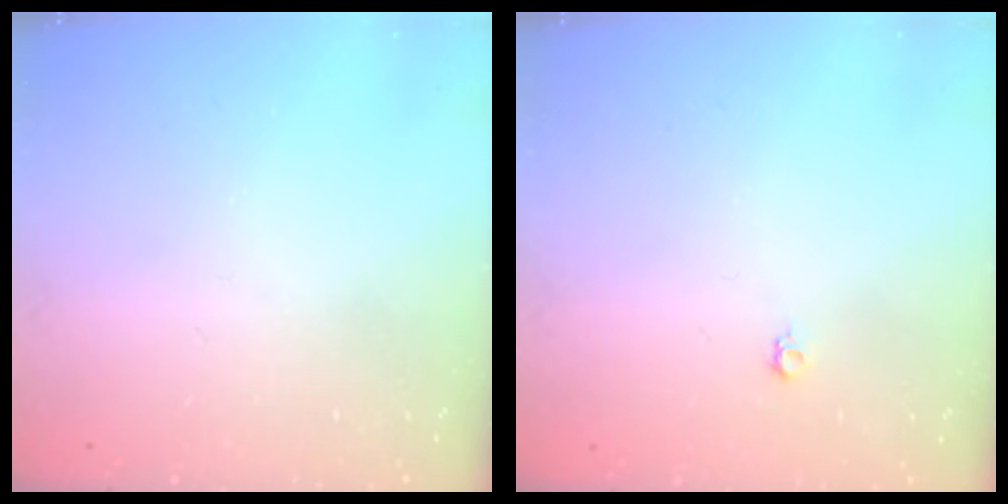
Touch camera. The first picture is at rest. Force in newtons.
{"total": 3.6, "press": 3.5, "slide": 0.8}